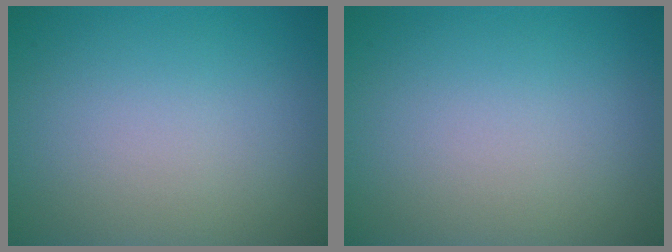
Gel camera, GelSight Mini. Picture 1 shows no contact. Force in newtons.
{"total": 0.0}